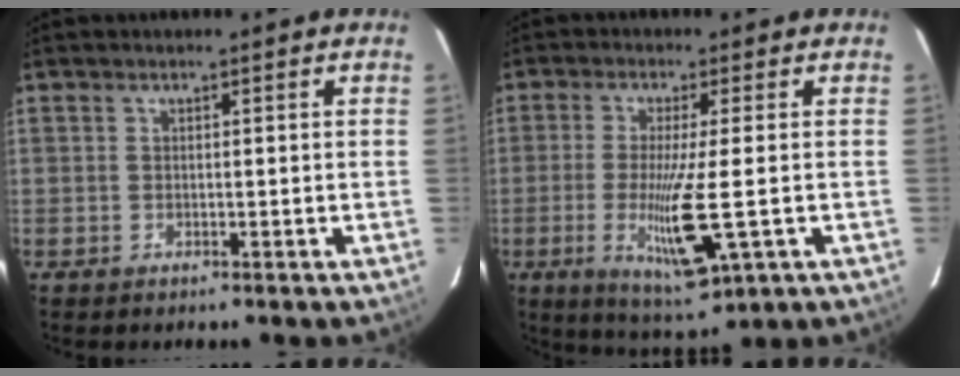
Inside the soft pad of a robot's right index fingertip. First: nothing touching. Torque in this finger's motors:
{"motor_torque": [0.89, -0.38, 0.35, 0.11]}